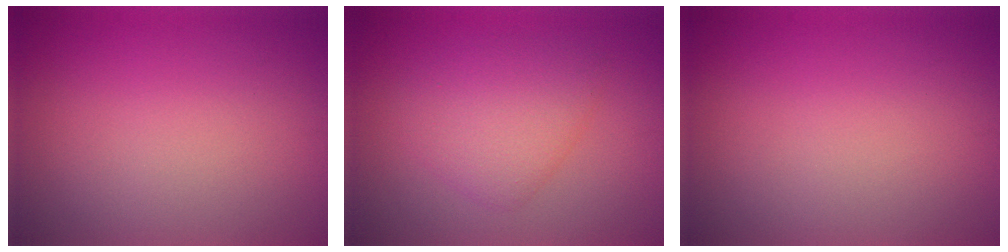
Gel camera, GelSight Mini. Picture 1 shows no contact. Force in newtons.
{"total": 3.9, "press": 3.9, "slide": 0.2}
{"total": 0.0}